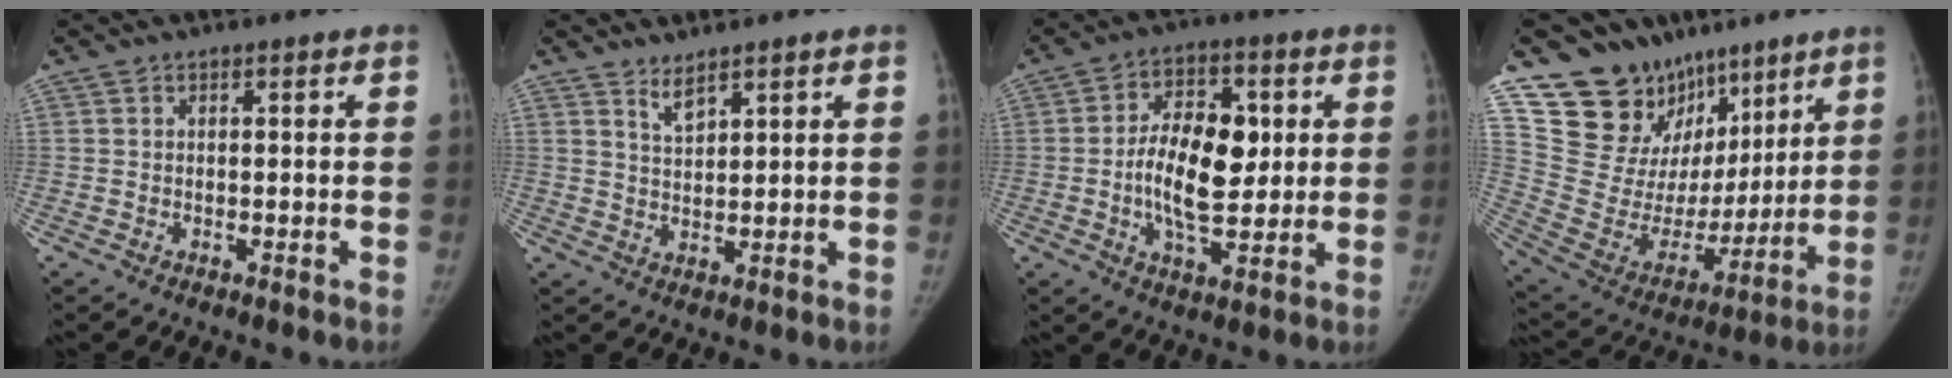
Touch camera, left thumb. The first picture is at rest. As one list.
[{"total": 2.8, "force": [2.4, 0.4, 1.4], "torque": [-0.024, -0.024, 0.051]}, {"total": 13.1, "force": [0.5, 7.1, 11.0], "torque": [-0.162, 0.003, 0.007]}, {"total": 21.6, "force": [14.1, 15.2, 6.1], "torque": [-0.054, -0.050, 0.251]}]